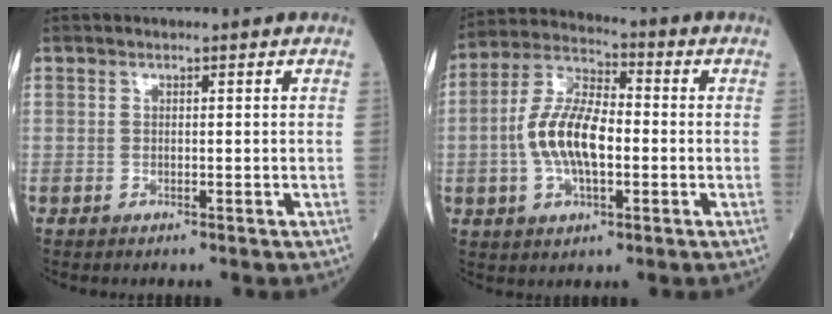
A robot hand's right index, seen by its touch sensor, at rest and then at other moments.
{"total": 11.4, "force": [-1.4, 4.7, 10.3], "torque": [-0.218, 0.017, -0.028]}